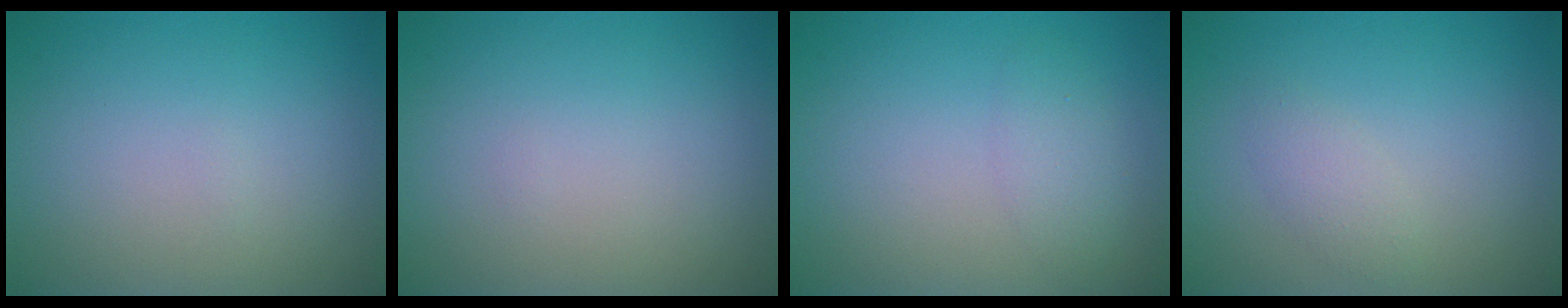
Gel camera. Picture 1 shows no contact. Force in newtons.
{"total": 0.0}
{"total": 1.8, "press": 1.8, "slide": 0.0}
{"total": 1.5, "press": 1.5, "slide": 0.1}